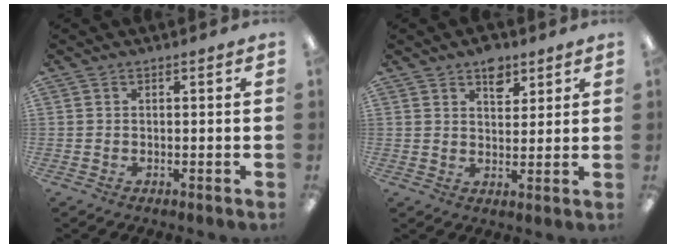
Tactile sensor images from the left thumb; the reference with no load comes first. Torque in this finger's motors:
{"motor_torque": [0.72, 0.45, 0.84, -0.41, 0.06]}